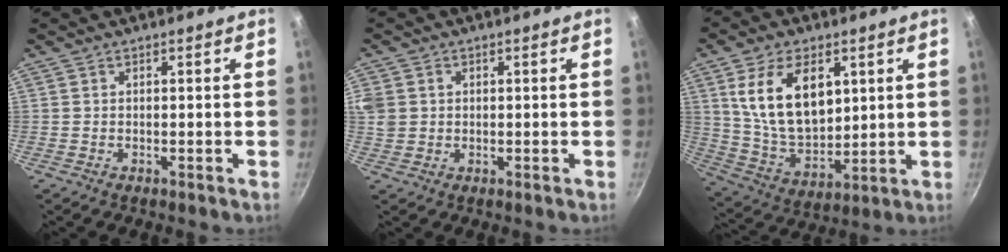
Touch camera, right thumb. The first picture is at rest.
{"total": 6.2, "force": [1.2, 5.4, 2.8], "torque": [-0.073, 0.006, 0.029]}
{"total": 16.3, "force": [5.4, 9.6, 12.0], "torque": [-0.194, -0.022, 0.116]}